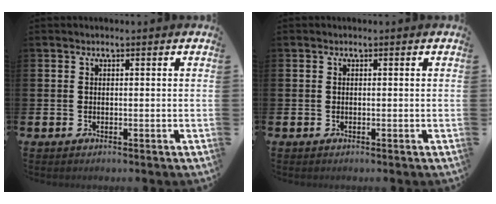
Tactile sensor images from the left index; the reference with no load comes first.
{"total": 0.0}